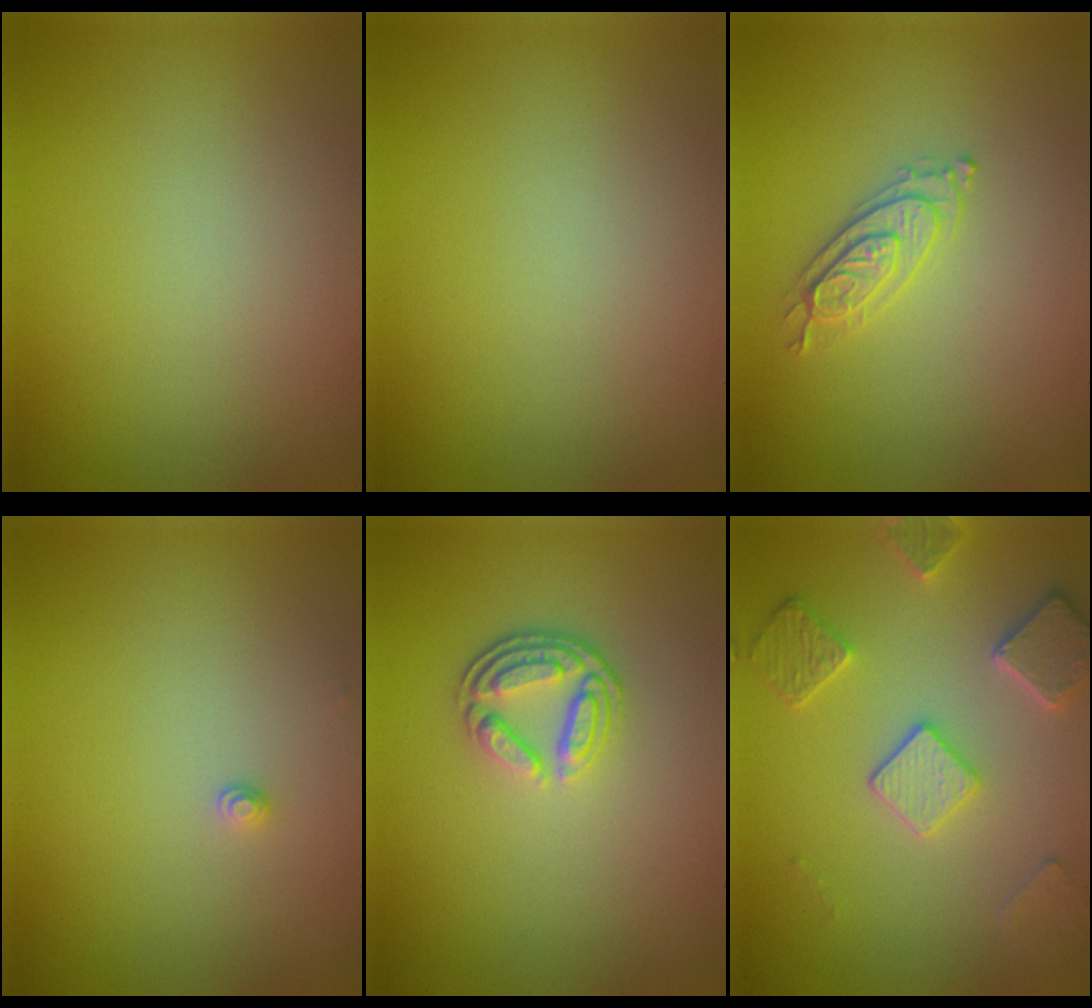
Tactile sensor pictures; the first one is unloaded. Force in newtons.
{"total": 0.0}
{"total": 2.2, "press": 2.2, "slide": 0.4}
{"total": 0.8, "press": 0.8, "slide": 0.0}
{"total": 3.7, "press": 2.8, "slide": 2.5}
{"total": 4.5, "press": 3.7, "slide": 2.6}